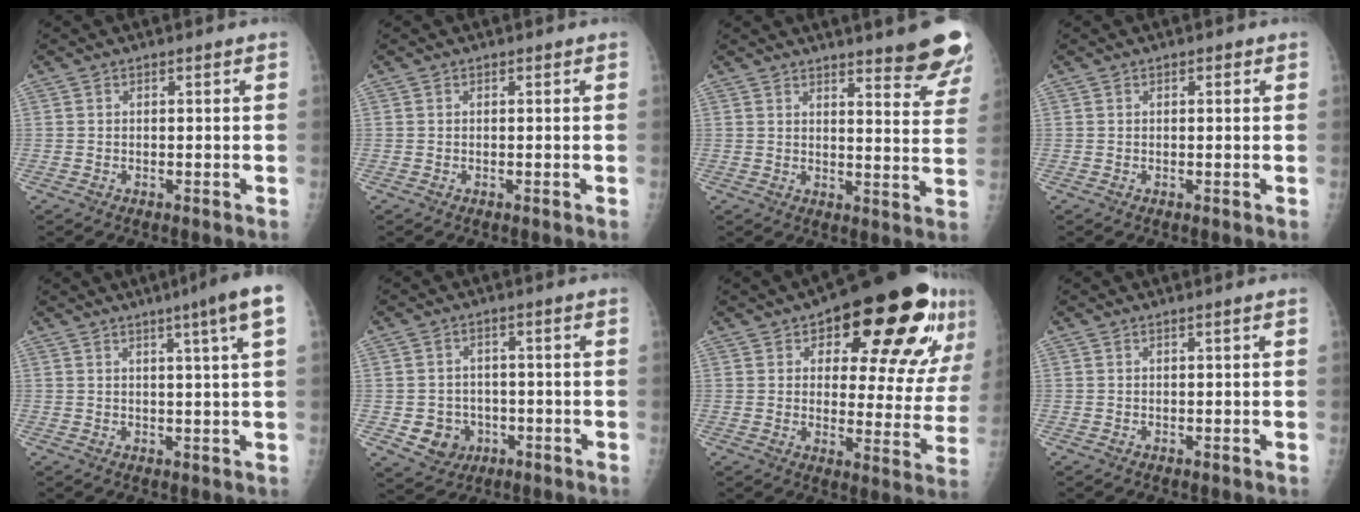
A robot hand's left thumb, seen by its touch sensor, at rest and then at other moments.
{"total": 0.0}
{"total": 12.3, "force": [9.2, 2.2, 7.9], "torque": [-0.065, -0.057, 0.108]}
{"total": 0.8, "force": [0.3, 0.3, 0.7], "torque": [-0.010, 0.001, 0.003]}
{"total": 7.7, "force": [3.5, -0.8, 6.8], "torque": [-0.095, -0.003, 0.045]}
{"total": 6.0, "force": [-1.7, 5.4, 2.0], "torque": [-0.007, 0.013, -0.016]}
{"total": 24.9, "force": [12.2, 10.1, 19.2], "torque": [-0.217, -0.015, 0.169]}
{"total": 0.6, "force": [0.2, -0.2, 0.5], "torque": [-0.016, -0.003, 0.007]}